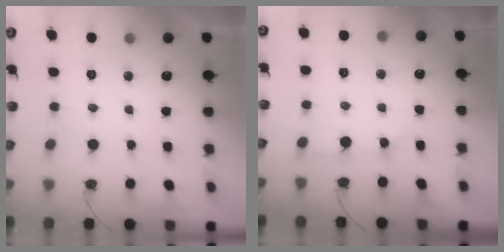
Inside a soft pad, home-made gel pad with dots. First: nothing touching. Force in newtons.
{"total": 2.9, "press": 2.9, "slide": 0.4}